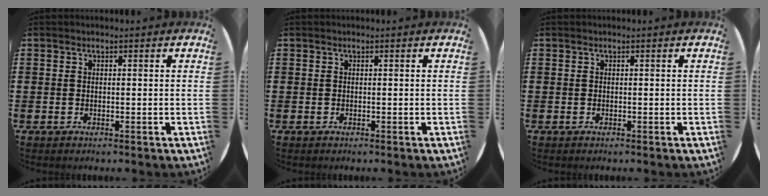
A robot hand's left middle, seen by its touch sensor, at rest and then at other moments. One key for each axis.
{"total": 0.0}
{"total": 0.0}